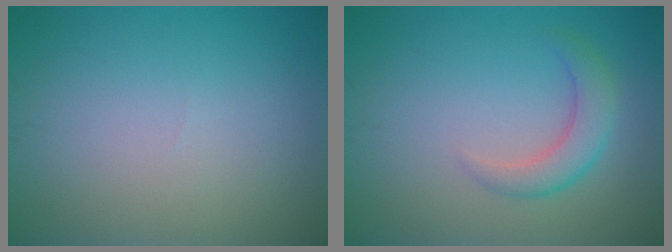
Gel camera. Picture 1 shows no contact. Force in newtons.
{"total": 2.8, "press": 2.8, "slide": 0.1}